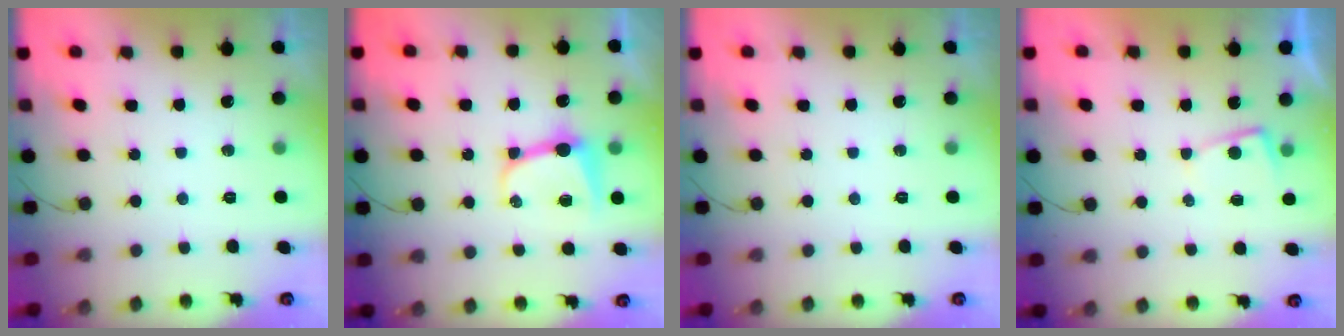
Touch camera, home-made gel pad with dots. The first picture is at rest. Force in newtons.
{"total": 8.6, "press": 8.6, "slide": 1.0}
{"total": 0.0}
{"total": 2.6, "press": 2.6, "slide": 0.4}